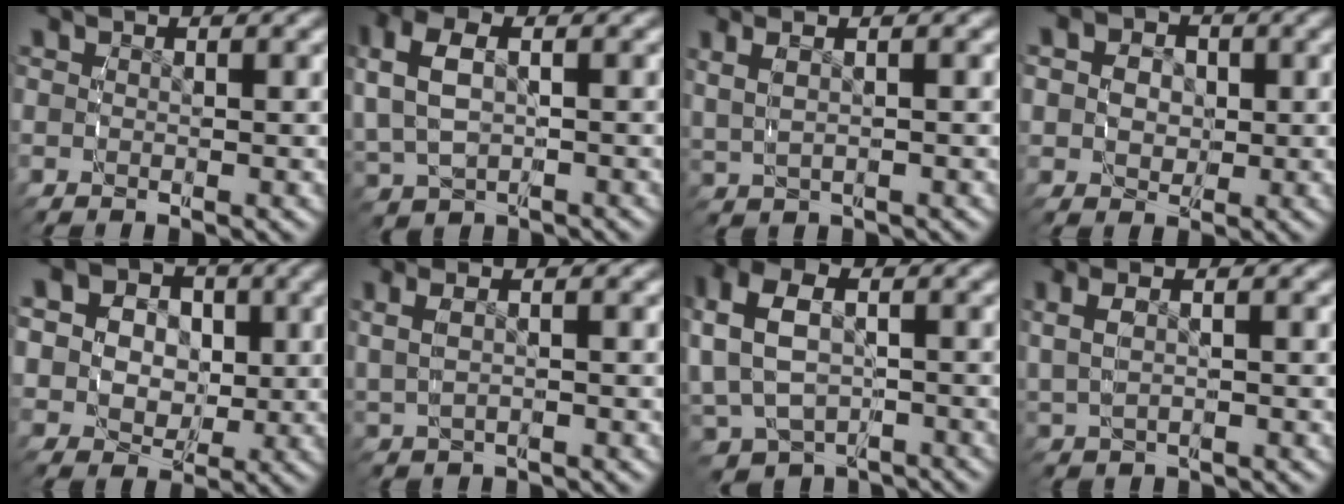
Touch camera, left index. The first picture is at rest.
{"total": 5.7, "force": [0.7, 4.0, 4.0], "torque": [-0.100, -0.006, 0.023]}
{"total": 3.6, "force": [1.2, 2.0, 2.7], "torque": [-0.054, 0.011, 0.024]}
{"total": 4.2, "force": [0.5, 3.7, 2.0], "torque": [-0.043, -0.017, 0.016]}
{"total": 10.6, "force": [0.5, 9.3, 4.9], "torque": [-0.116, -0.031, 0.007]}
{"total": 2.8, "force": [0.6, 1.6, 2.2], "torque": [-0.051, 0.003, 0.019]}
{"total": 8.9, "force": [-2.0, 6.9, 5.2], "torque": [-0.120, -0.036, -0.015]}
{"total": 3.4, "force": [0.8, 2.1, 2.6], "torque": [-0.055, 0.004, 0.021]}